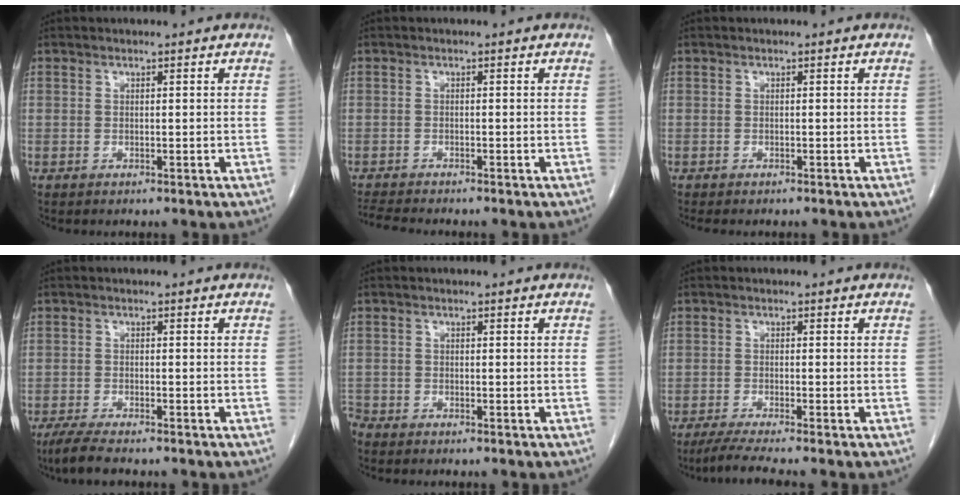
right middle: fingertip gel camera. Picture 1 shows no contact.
{"total": 3.7, "force": [-3.5, -0.2, 1.1], "torque": [-0.025, -0.016, -0.061]}
{"total": 2.7, "force": [-2.4, 0.7, 1.2], "torque": [-0.015, -0.006, -0.027]}
{"total": 4.2, "force": [-3.4, 0.5, 2.5], "torque": [-0.051, -0.012, -0.059]}
{"total": 1.5, "force": [-1.5, 0.2, 0.0], "torque": [0.000, -0.004, -0.027]}
{"total": 4.3, "force": [-3.5, -0.8, 2.5], "torque": [-0.048, -0.017, -0.066]}